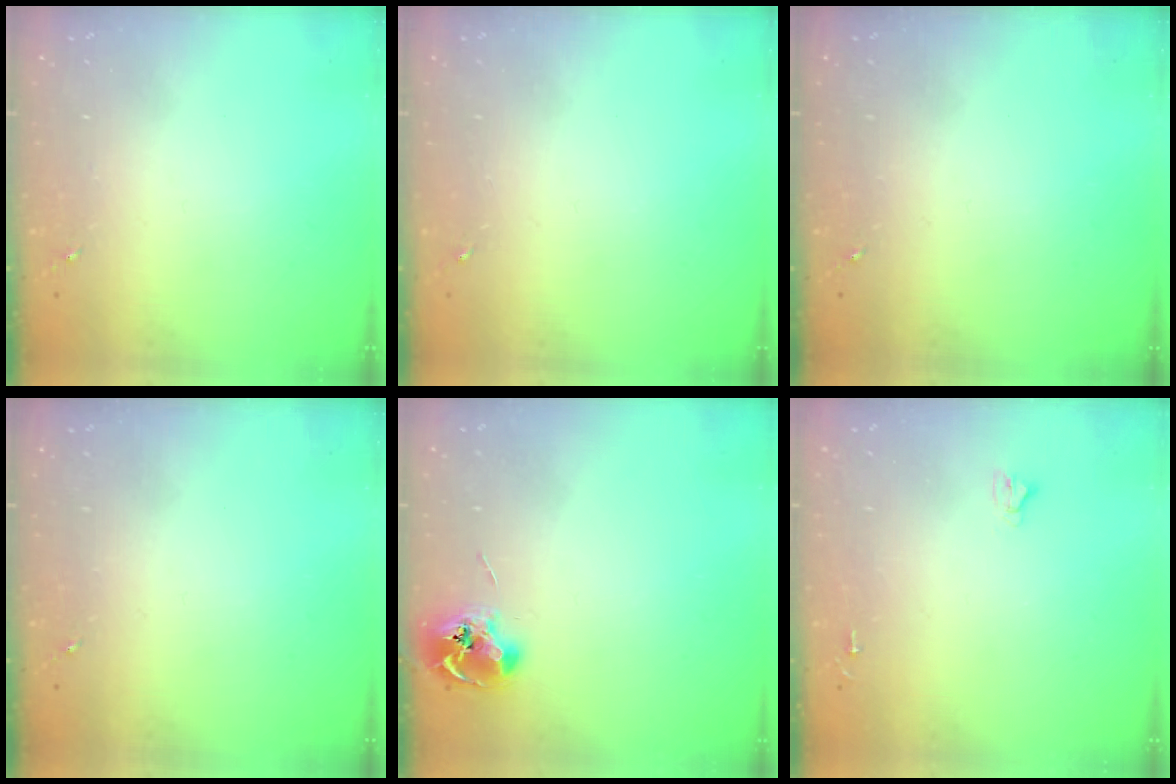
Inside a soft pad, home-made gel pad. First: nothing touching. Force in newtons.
{"total": 0.0}
{"total": 0.0}
{"total": 0.0}
{"total": 9.0, "press": 8.9, "slide": 0.8}
{"total": 2.0, "press": 2.0, "slide": 0.2}